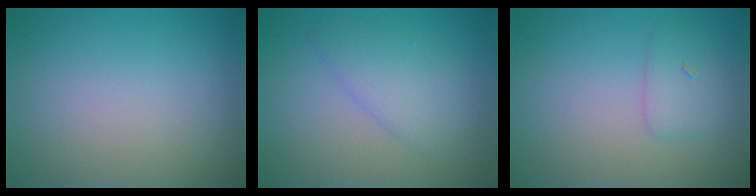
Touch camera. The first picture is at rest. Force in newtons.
{"total": 2.5, "press": 2.5, "slide": 0.3}
{"total": 1.8, "press": 1.8, "slide": 0.1}